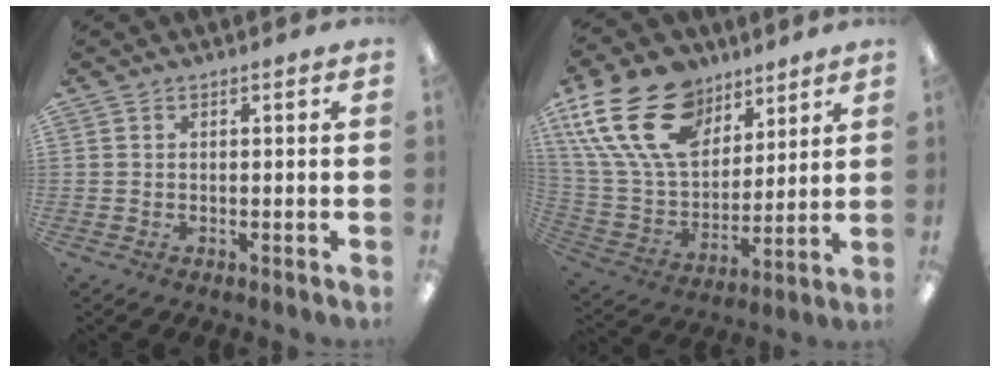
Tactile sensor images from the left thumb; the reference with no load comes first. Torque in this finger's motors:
{"motor_torque": [0.61, 0.65, 1.65, -1.15, 0.38]}